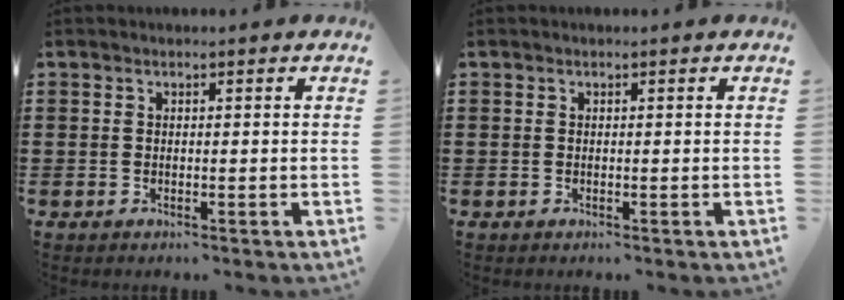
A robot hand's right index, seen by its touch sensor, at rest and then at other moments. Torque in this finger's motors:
{"motor_torque": [-0.01, 0.01, 0.00, -0.01]}